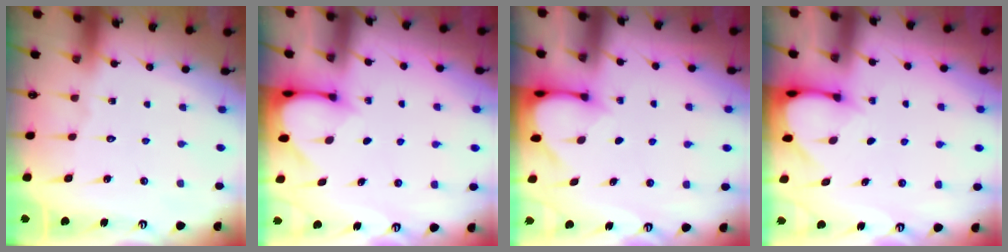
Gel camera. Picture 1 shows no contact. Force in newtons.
{"total": 3.2, "press": 3.2, "slide": 0.3}
{"total": 3.3, "press": 3.3, "slide": 0.3}
{"total": 3.0, "press": 3.0, "slide": 0.2}